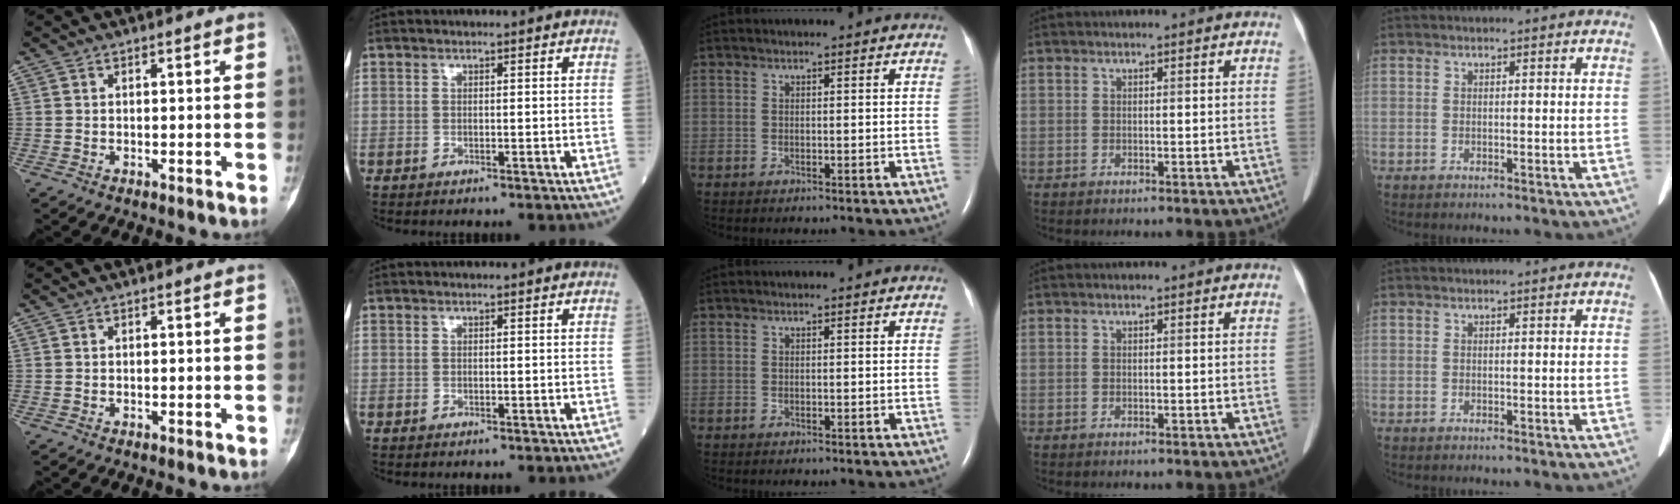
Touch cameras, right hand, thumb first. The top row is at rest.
{}